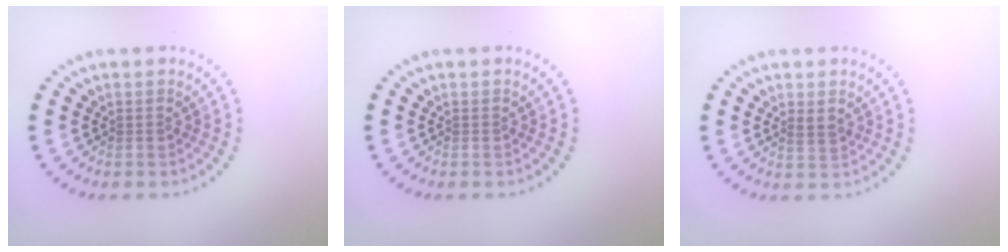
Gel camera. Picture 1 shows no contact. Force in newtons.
{"total": 0.0}
{"total": 1.2, "press": 1.1, "slide": 0.5}